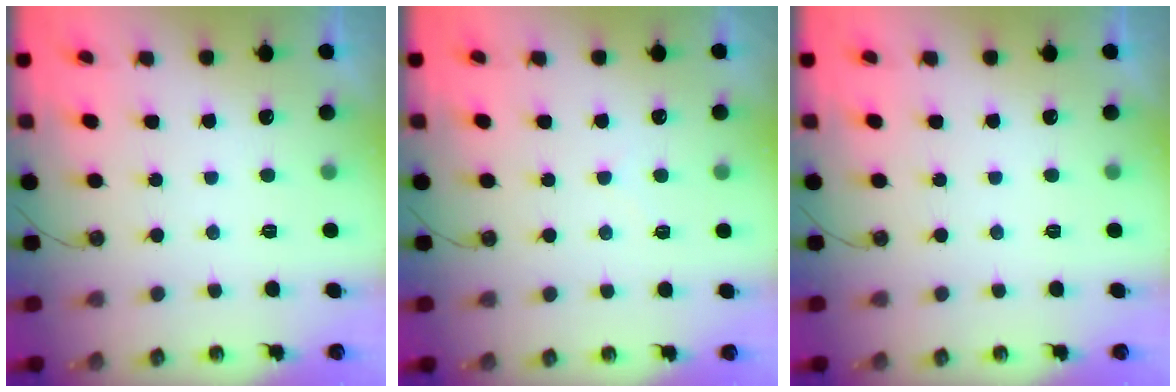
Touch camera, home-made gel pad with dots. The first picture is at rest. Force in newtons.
{"total": 3.4, "press": 3.3, "slide": 0.5}
{"total": 0.0}